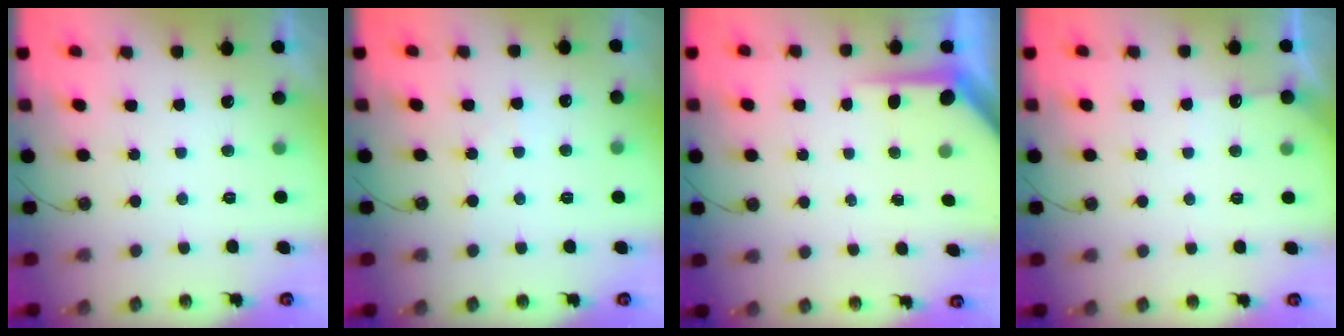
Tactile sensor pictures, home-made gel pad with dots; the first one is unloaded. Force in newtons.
{"total": 3.0, "press": 2.9, "slide": 0.5}
{"total": 5.3, "press": 5.2, "slide": 0.1}
{"total": 2.9, "press": 2.8, "slide": 0.4}